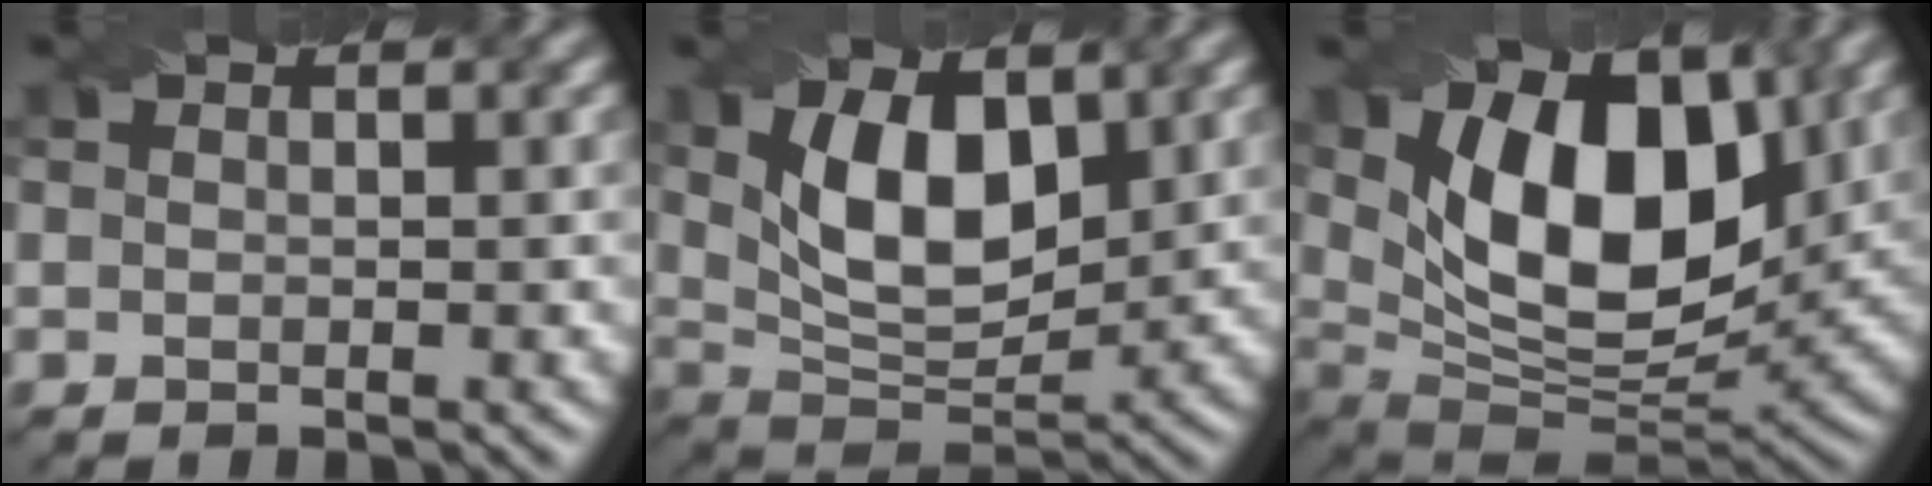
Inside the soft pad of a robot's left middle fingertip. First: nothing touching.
{"total": 8.0, "force": [2.3, 4.2, 6.4], "torque": [-0.120, 0.002, 0.041]}
{"total": 13.2, "force": [4.1, 7.1, 10.4], "torque": [-0.155, 0.004, 0.065]}